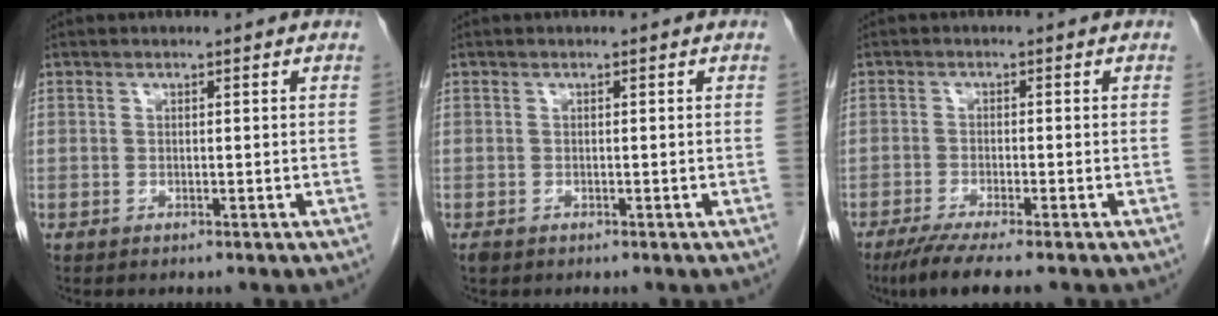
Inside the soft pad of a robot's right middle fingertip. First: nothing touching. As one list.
[{"total": 0.6, "force": [-0.4, 0.4, 0.3], "torque": [-0.010, 0.000, -0.006]}, {"total": 6.1, "force": [-4.6, 0.0, 4.0], "torque": [-0.068, -0.017, -0.076]}]